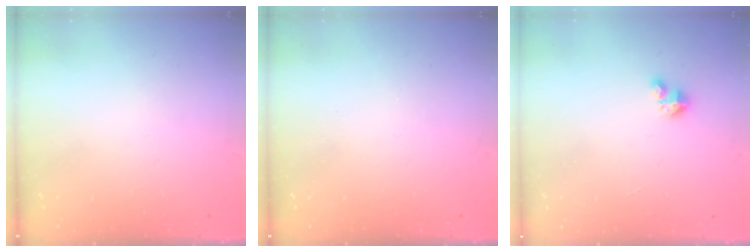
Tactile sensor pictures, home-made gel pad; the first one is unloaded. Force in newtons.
{"total": 0.0}
{"total": 1.9, "press": 1.9, "slide": 0.1}